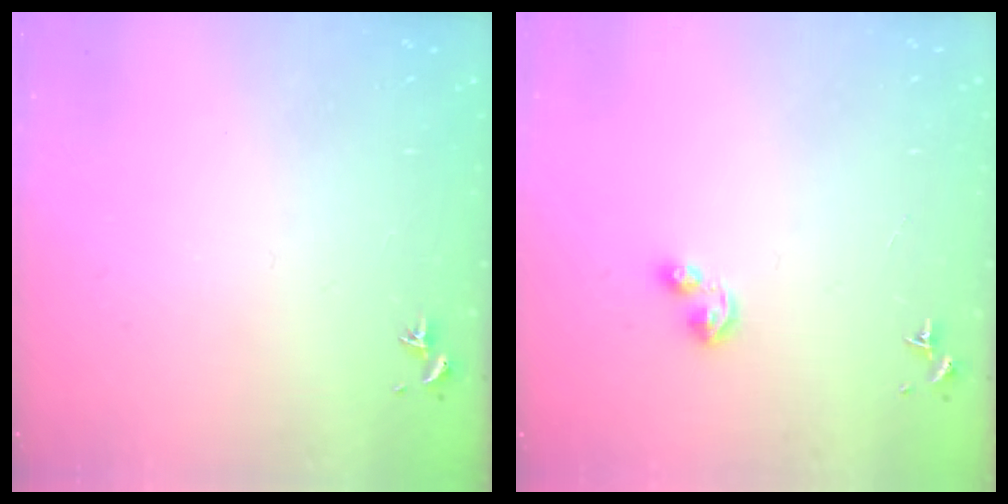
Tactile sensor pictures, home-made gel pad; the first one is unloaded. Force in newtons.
{"total": 4.0, "press": 3.9, "slide": 0.8}